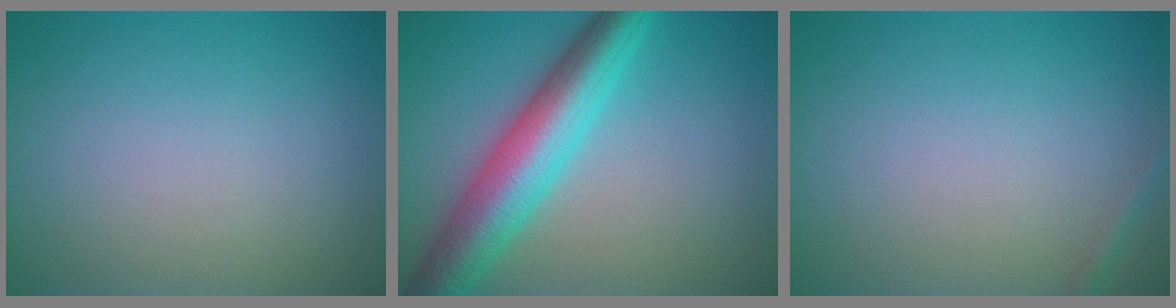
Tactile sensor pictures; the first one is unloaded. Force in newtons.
{"total": 8.2, "press": 8.2, "slide": 0.2}
{"total": 0.8, "press": 0.8, "slide": 0.1}